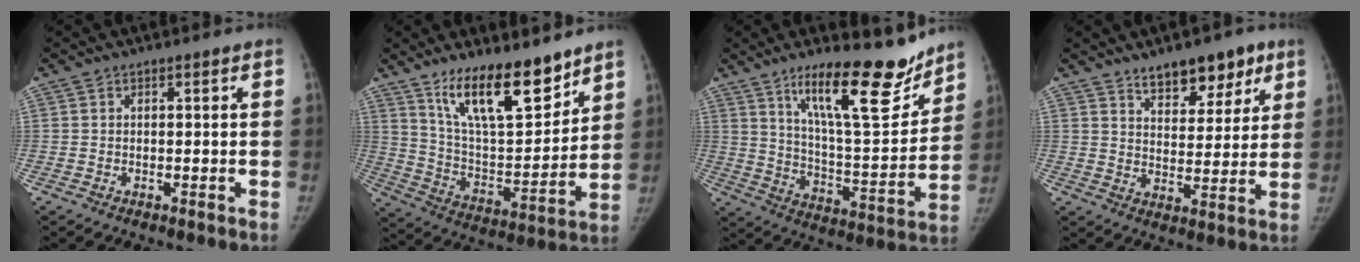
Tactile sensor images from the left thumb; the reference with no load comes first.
{"total": 18.0, "force": [12.7, 5.9, 11.3], "torque": [-0.145, -0.085, 0.229]}
{"total": 19.9, "force": [14.0, 5.2, 13.2], "torque": [-0.164, -0.095, 0.231]}
{"total": 10.9, "force": [7.3, 5.2, 6.3], "torque": [-0.054, -0.041, 0.113]}